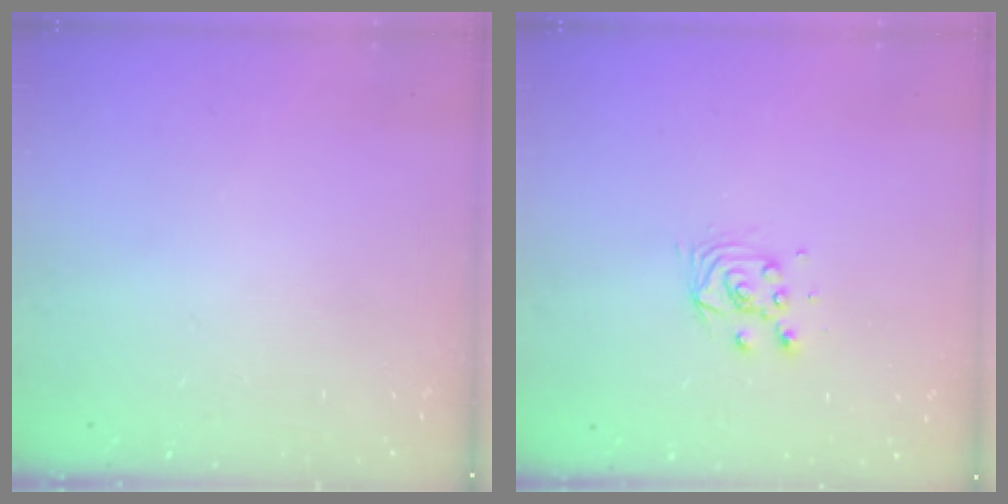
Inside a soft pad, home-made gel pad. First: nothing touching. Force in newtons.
{"total": 5.5, "press": 5.5, "slide": 0.5}